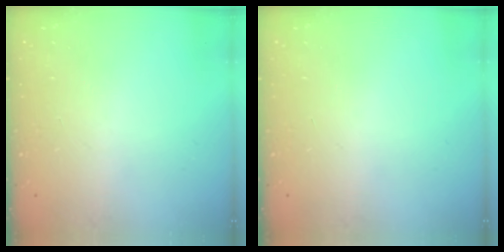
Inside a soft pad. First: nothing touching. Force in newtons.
{"total": 0.0}